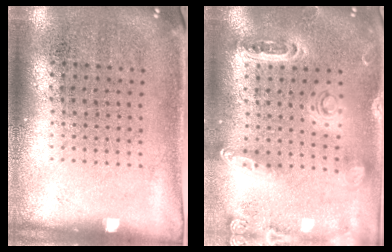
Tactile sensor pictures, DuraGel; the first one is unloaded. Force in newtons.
{"total": 1.3, "press": 1.3, "slide": 0.2}